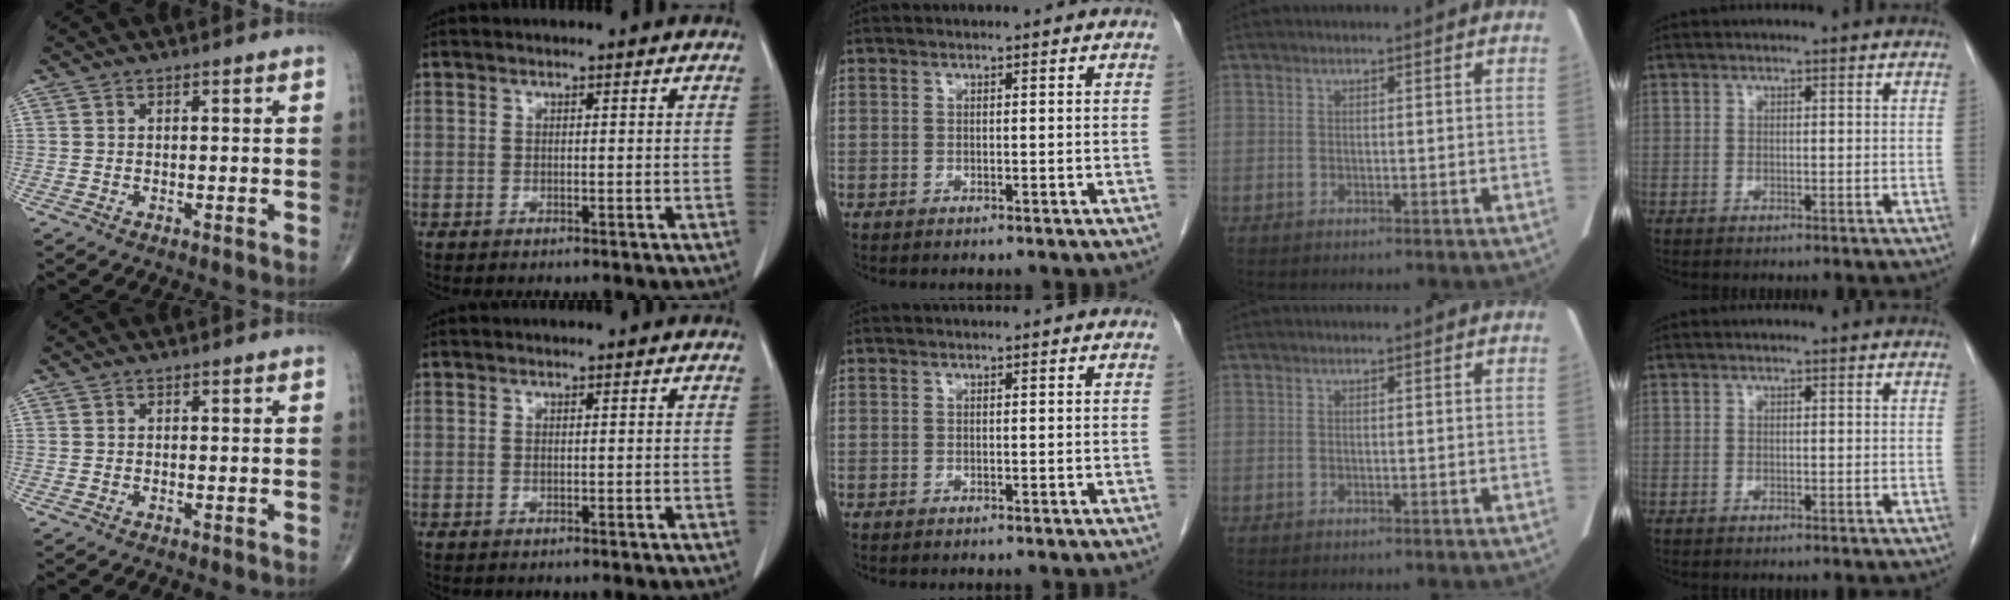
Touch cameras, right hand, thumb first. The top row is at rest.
{}